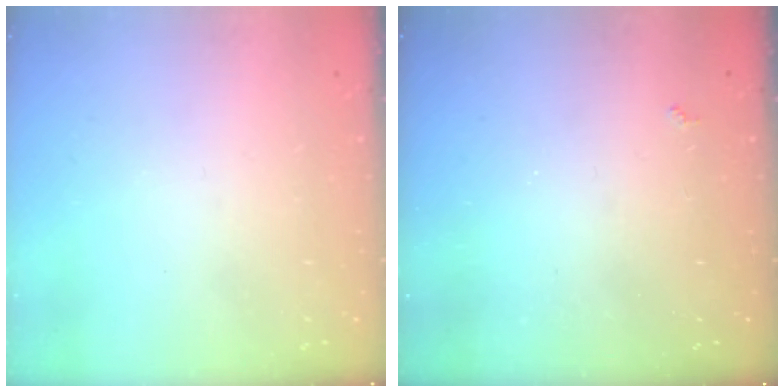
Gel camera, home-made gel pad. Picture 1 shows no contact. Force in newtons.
{"total": 2.0, "press": 1.9, "slide": 0.5}